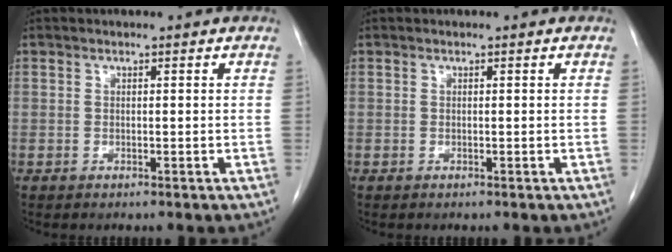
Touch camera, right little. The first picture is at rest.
{"total": 0.0}